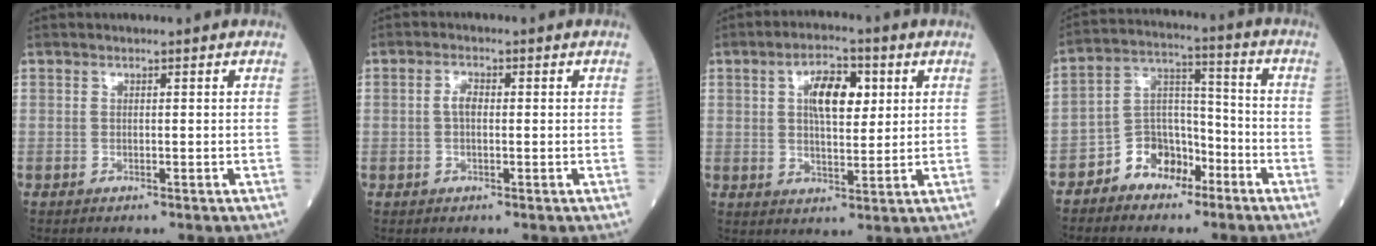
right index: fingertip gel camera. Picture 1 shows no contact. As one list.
[{"total": 2.1, "force": [0.0, 1.0, 1.9], "torque": [-0.035, 0.007, -0.001]}, {"total": 7.8, "force": [2.3, 3.2, 6.7], "torque": [-0.116, 0.013, 0.040]}, {"total": 8.0, "force": [-5.2, 5.2, 3.2], "torque": [-0.065, 0.025, -0.095]}]